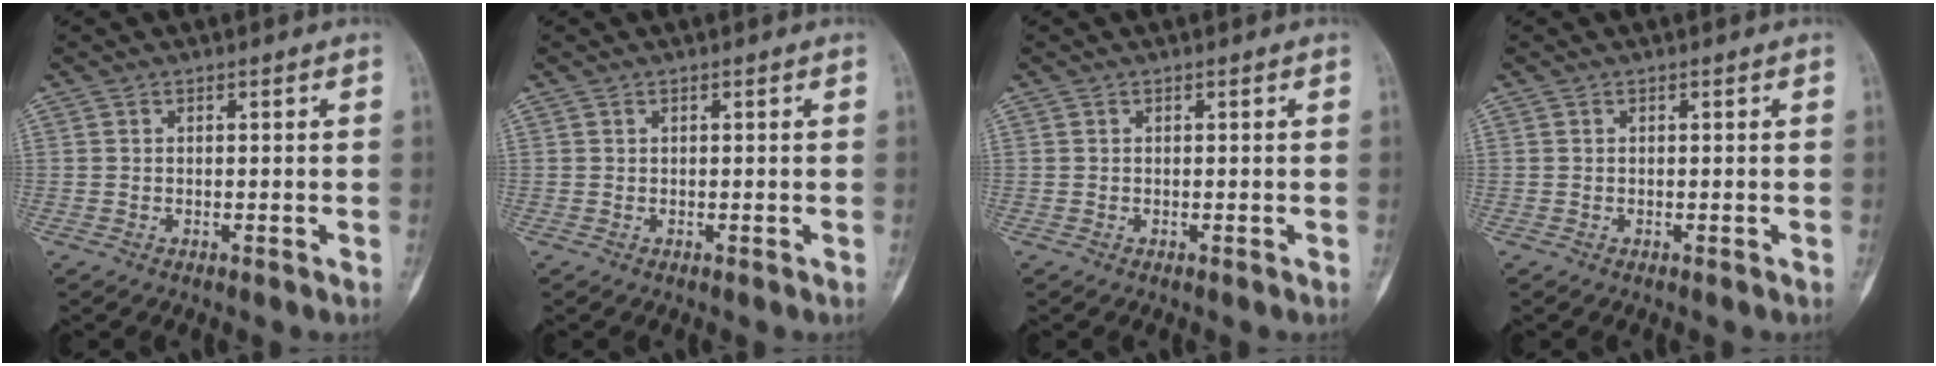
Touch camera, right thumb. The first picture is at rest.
{"total": 0.0}
{"total": 0.0}
{"total": 0.0}